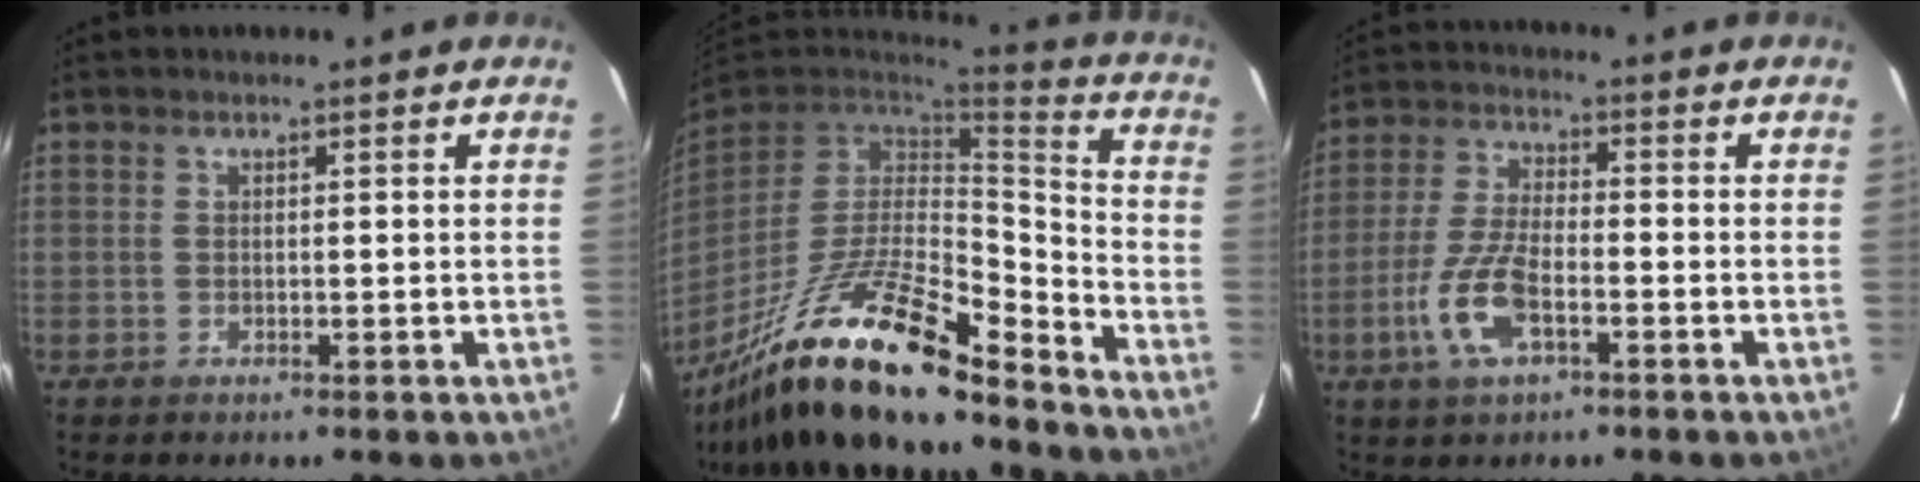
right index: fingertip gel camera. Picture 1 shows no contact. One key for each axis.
{"total": 24.4, "fx": -16.9, "fy": 6.2, "fz": 16.4, "tx": -0.317, "ty": -0.033, "tz": -0.296}
{"total": 10.3, "fx": -4.2, "fy": 4.0, "fz": 8.4, "tx": -0.185, "ty": -0.003, "tz": -0.081}